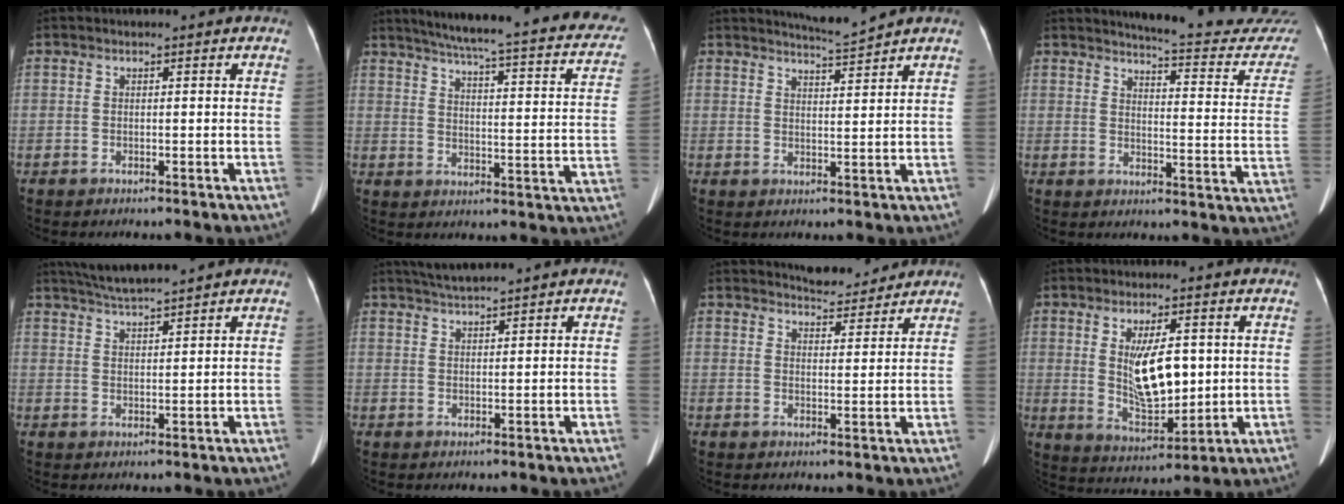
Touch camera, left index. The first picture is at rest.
{"total": 28.3, "force": [23.8, 4.0, 14.8], "torque": [-0.210, -0.037, 0.278]}
{"total": 3.9, "force": [3.6, -1.3, 0.3], "torque": [-0.011, -0.013, 0.063]}
{"total": 20.2, "force": [19.5, 1.1, 5.4], "torque": [-0.061, -0.115, 0.212]}
{"total": 6.3, "force": [5.8, -0.9, 2.4], "torque": [-0.048, 0.018, 0.106]}
{"total": 3.9, "force": [3.6, -0.6, 1.4], "torque": [-0.027, 0.018, 0.069]}
{"total": 5.3, "force": [5.2, 0.9, 0.4], "torque": [-0.011, 0.003, 0.073]}
{"total": 10.1, "force": [1.2, 3.6, 9.4], "torque": [-0.175, -0.006, 0.032]}